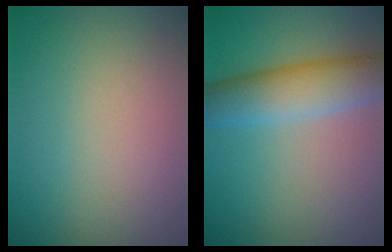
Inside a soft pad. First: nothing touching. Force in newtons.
{"total": 5.6, "press": 5.6, "slide": 0.1}